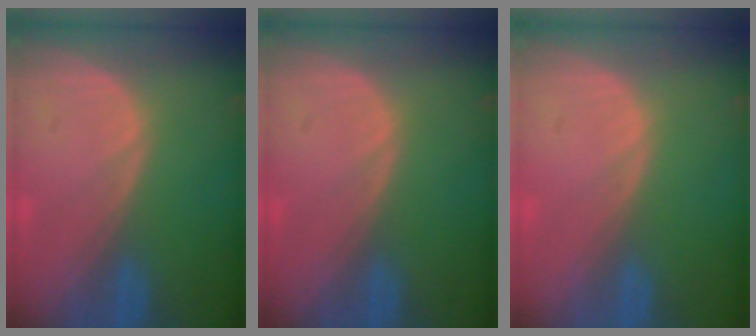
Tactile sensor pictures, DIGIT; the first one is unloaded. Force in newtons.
{"total": 0.0}
{"total": 0.0}